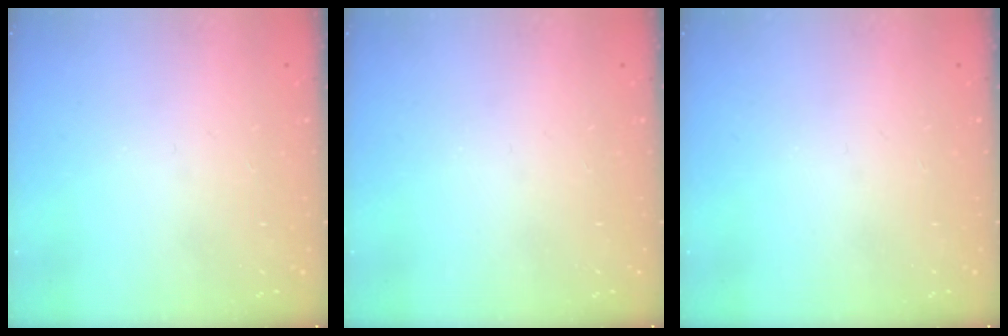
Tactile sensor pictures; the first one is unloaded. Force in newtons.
{"total": 0.0}
{"total": 0.0}